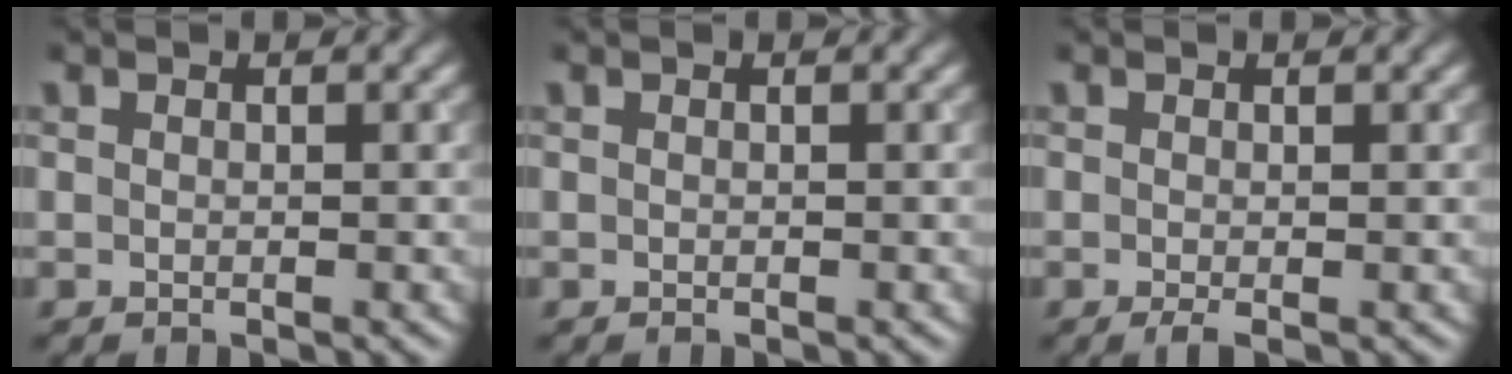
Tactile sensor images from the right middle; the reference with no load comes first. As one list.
[{"total": 0.0}, {"total": 1.2, "force": [-0.4, 0.2, 1.1], "torque": [-0.022, -0.008, -0.007]}]